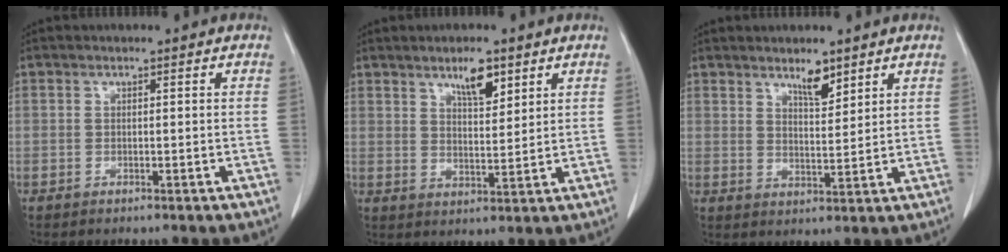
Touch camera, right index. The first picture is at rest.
{"total": 5.1, "force": [3.3, 1.5, 3.6], "torque": [-0.065, -0.002, 0.058]}
{"total": 3.9, "force": [3.0, 1.0, 2.3], "torque": [-0.041, -0.006, 0.053]}